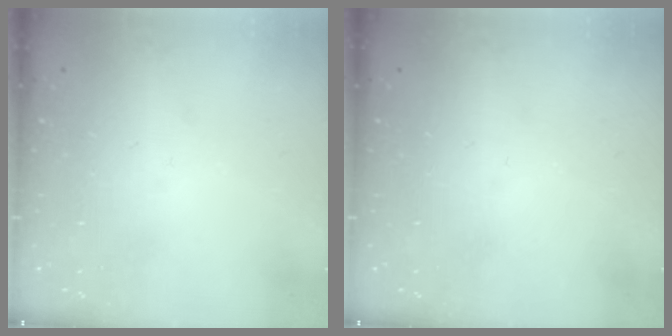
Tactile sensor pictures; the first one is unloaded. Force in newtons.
{"total": 0.0}